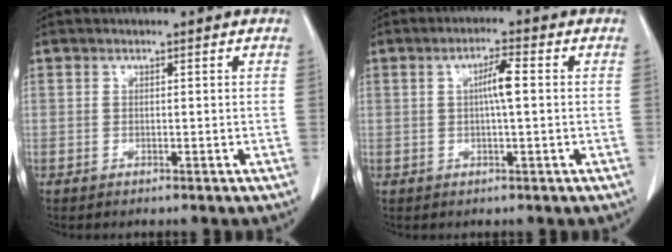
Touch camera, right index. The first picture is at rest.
{"total": 3.8, "force": [0.4, 0.3, 3.8], "torque": [-0.069, 0.007, 0.005]}